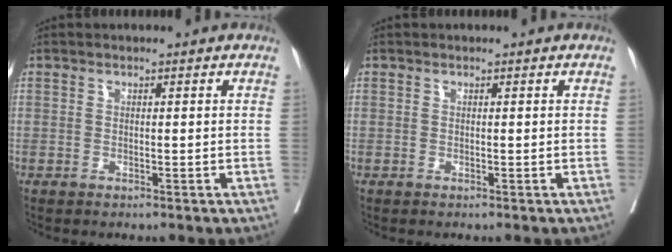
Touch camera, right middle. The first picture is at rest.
{"total": 0.0}